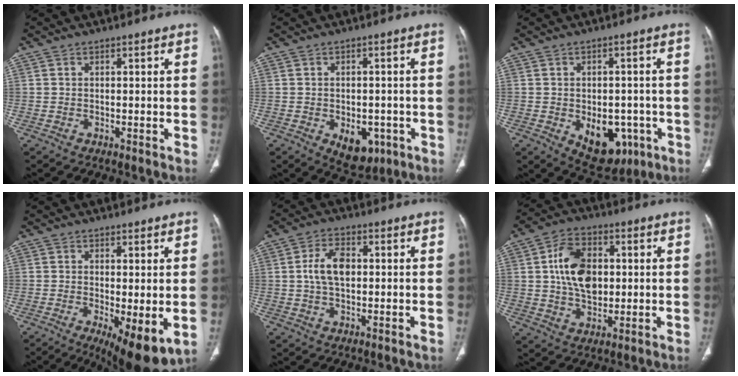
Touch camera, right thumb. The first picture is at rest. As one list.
[{"total": 7.6, "force": [-2.8, 4.9, 5.2], "torque": [-0.046, 0.007, -0.022]}, {"total": 11.7, "force": [-3.9, 7.5, 8.1], "torque": [-0.077, 0.013, -0.033]}, {"total": 9.4, "force": [-2.2, 3.0, 8.7], "torque": [-0.132, -0.025, -0.025]}, {"total": 6.7, "force": [0.6, 4.0, 5.4], "torque": [-0.101, 0.009, 0.008]}, {"total": 12.4, "force": [1.8, 8.3, 9.0], "torque": [-0.135, 0.001, 0.033]}]